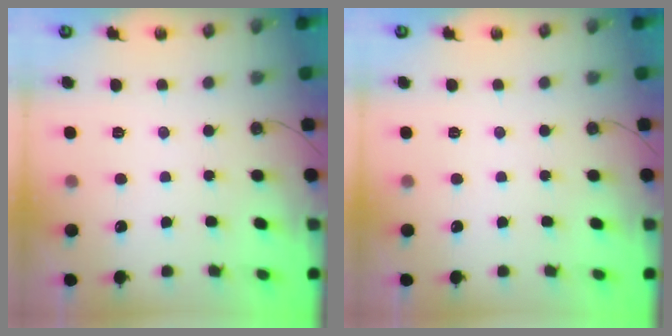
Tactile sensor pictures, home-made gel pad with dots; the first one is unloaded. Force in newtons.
{"total": 0.0}